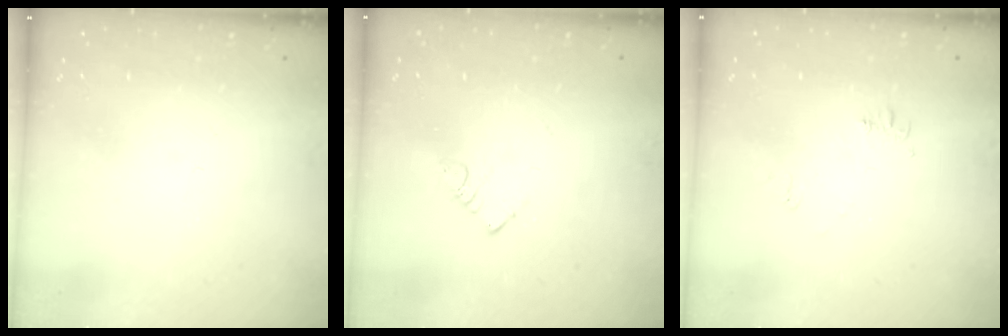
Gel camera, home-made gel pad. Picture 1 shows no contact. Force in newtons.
{"total": 3.7, "press": 3.7, "slide": 0.2}
{"total": 5.1, "press": 5.1, "slide": 0.7}